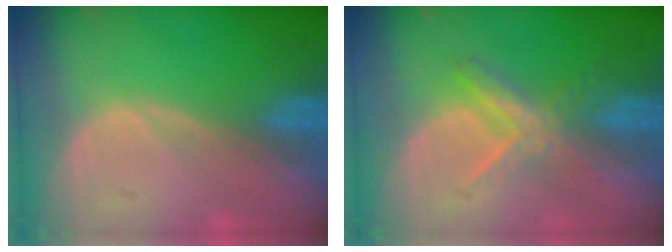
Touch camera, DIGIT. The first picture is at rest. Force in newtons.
{"total": 5.5, "press": 5.1, "slide": 2.1}